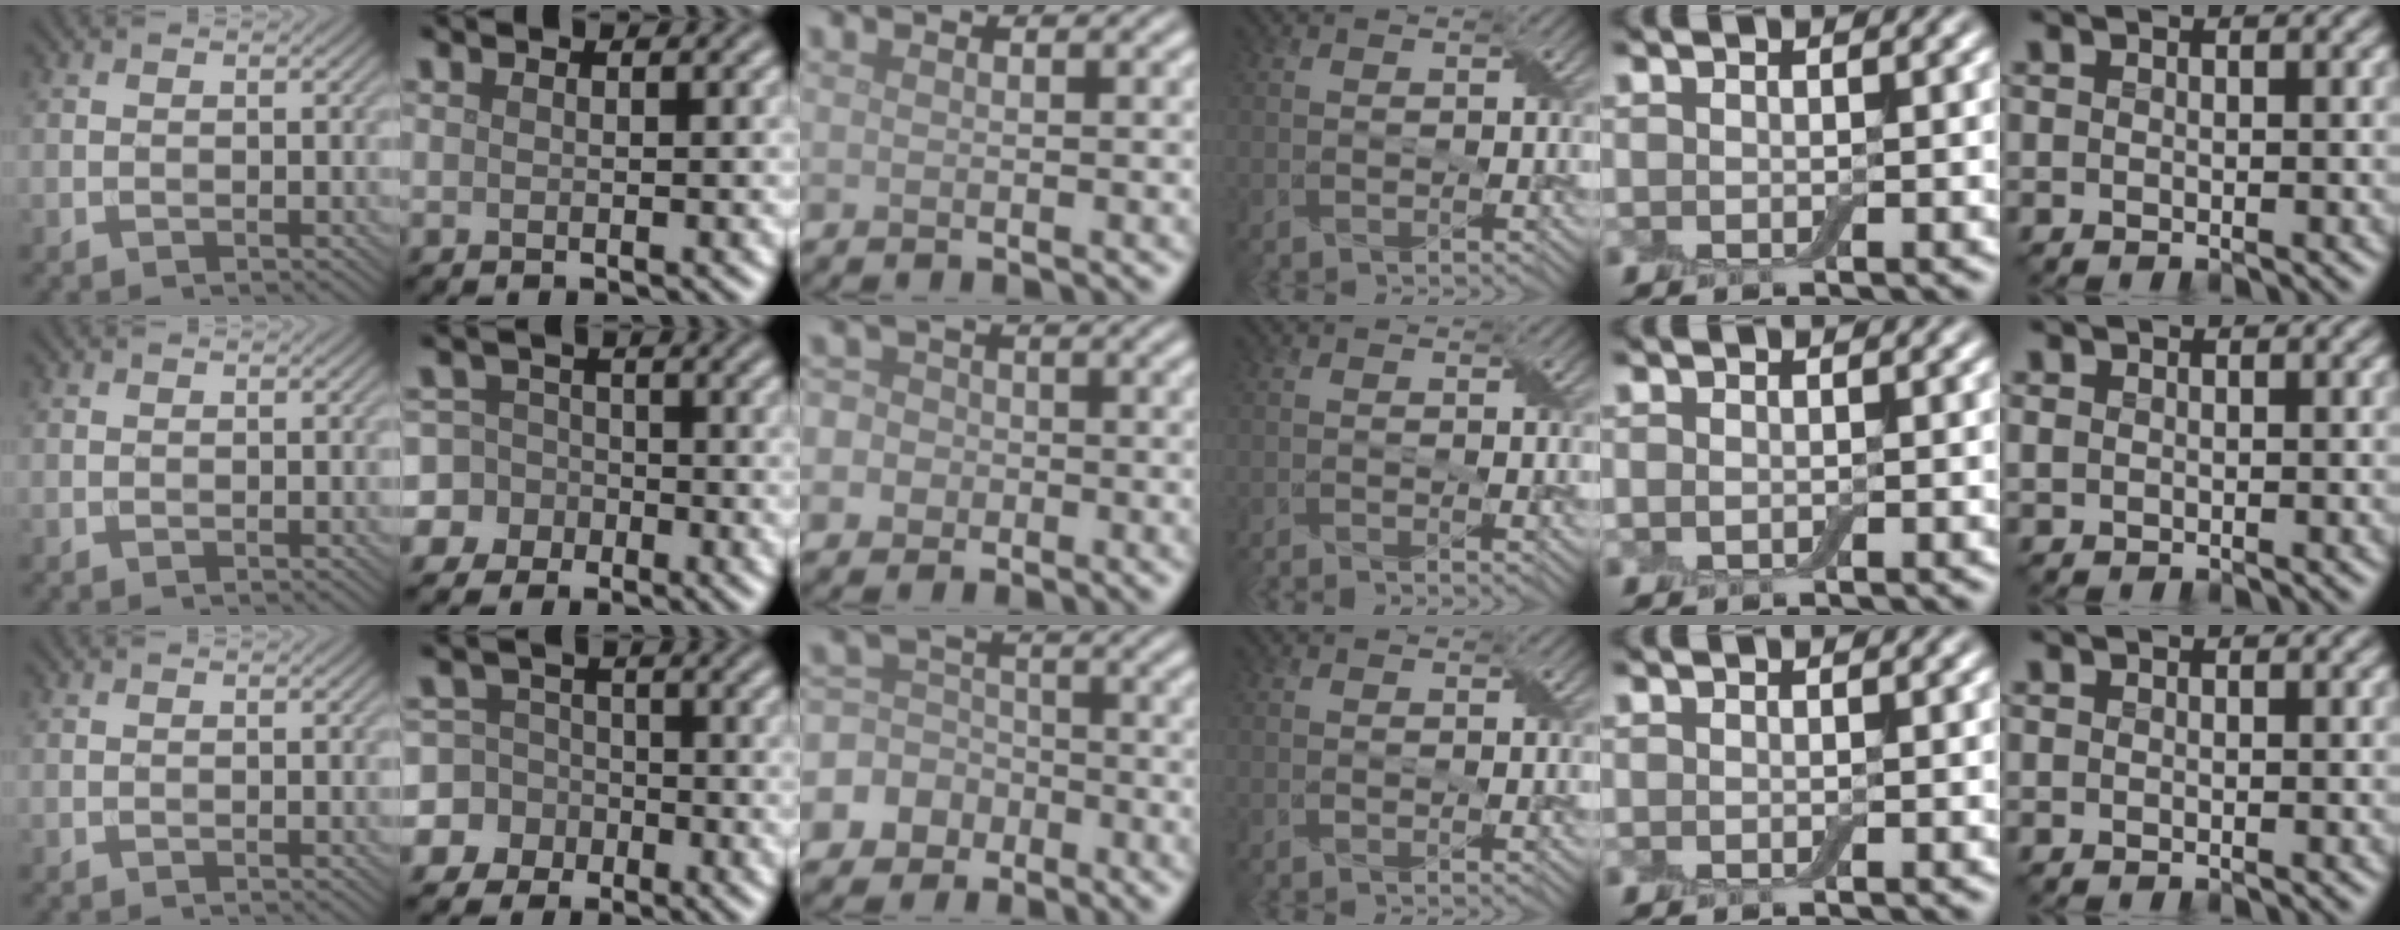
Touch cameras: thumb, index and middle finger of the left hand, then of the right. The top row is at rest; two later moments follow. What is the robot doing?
{"motion": "fold", "object": "cloth"}